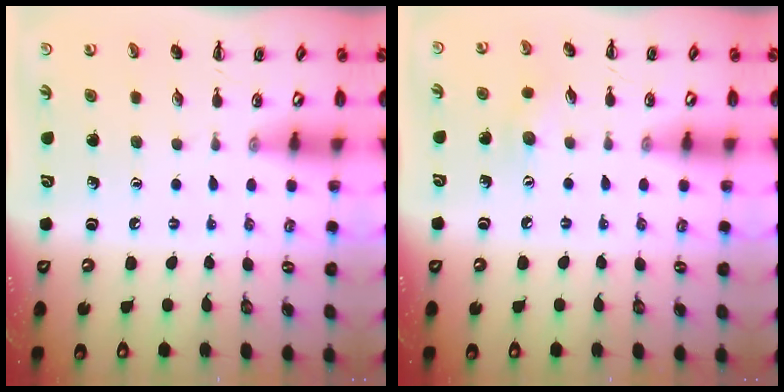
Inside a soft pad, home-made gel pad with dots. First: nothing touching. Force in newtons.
{"total": 5.6, "press": 5.5, "slide": 1.0}